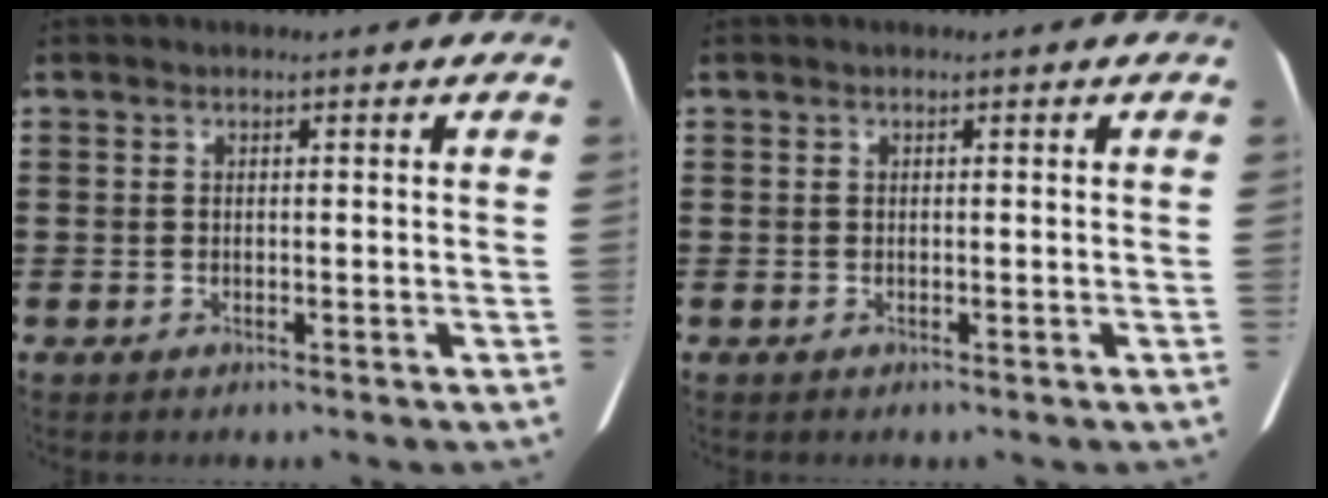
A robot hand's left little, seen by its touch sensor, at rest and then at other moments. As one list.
[{"total": 0.0}]